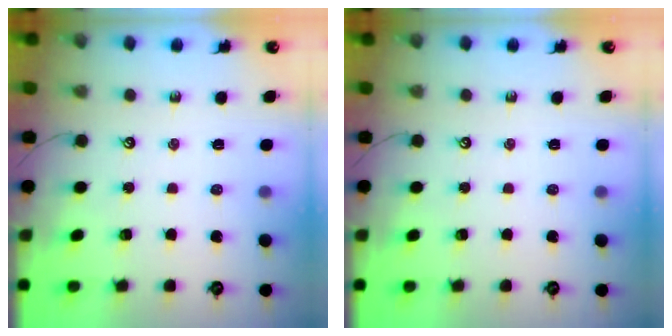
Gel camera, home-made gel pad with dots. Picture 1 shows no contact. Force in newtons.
{"total": 0.0}